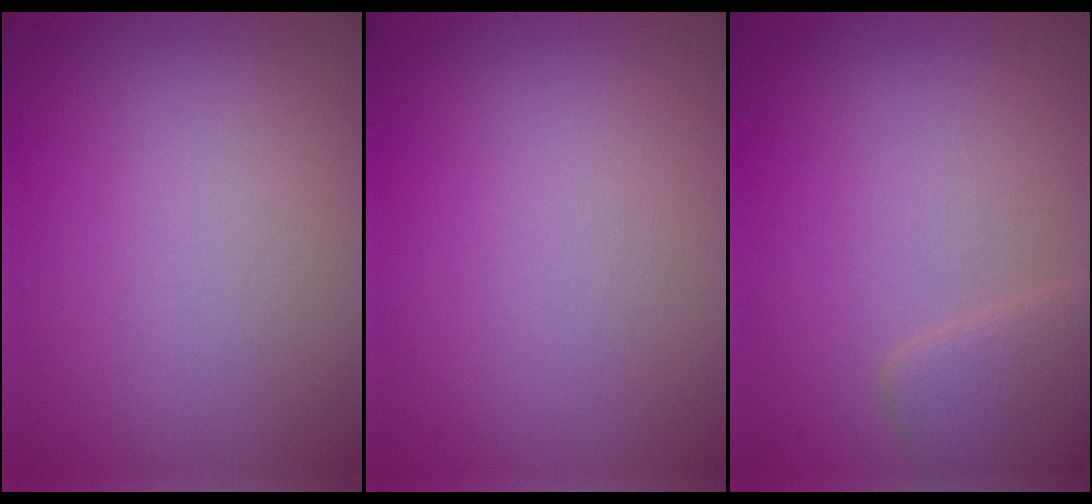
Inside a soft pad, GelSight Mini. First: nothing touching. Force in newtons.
{"total": 0.0}
{"total": 2.3, "press": 2.3, "slide": 0.1}